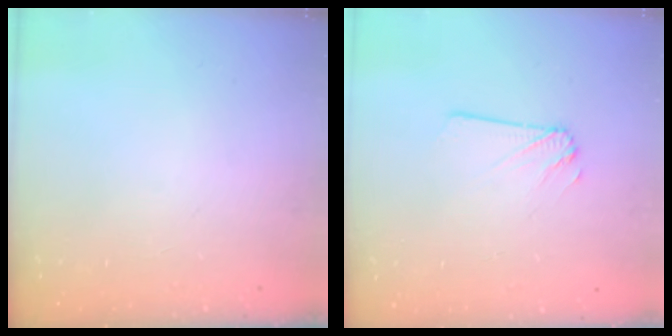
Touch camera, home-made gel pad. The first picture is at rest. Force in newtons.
{"total": 2.1, "press": 2.1, "slide": 0.1}